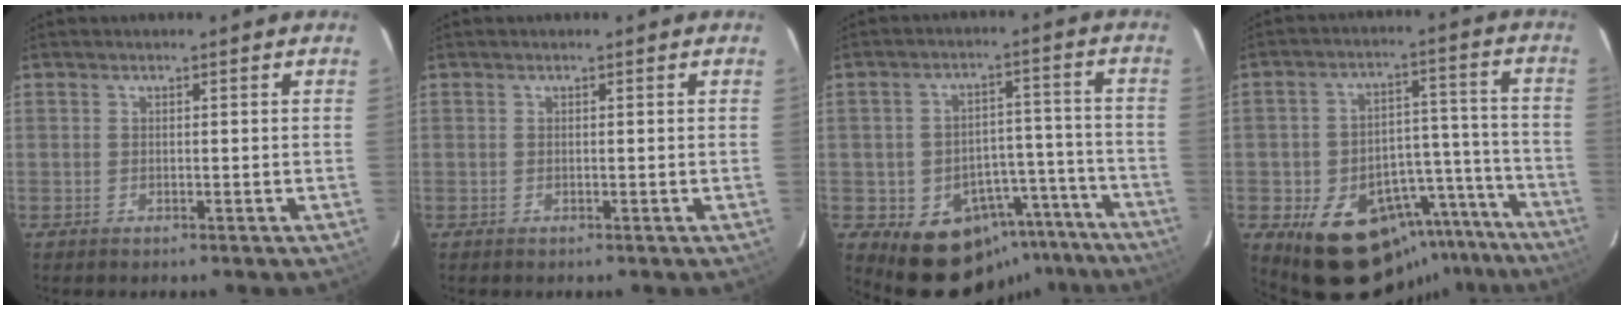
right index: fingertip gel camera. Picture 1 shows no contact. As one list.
[{"total": 0.0}, {"total": 14.6, "force": [-10.9, 8.9, 3.9], "torque": [-0.057, 0.061, -0.118]}, {"total": 19.5, "force": [-14.5, 10.6, 7.6], "torque": [-0.118, 0.057, -0.169]}]